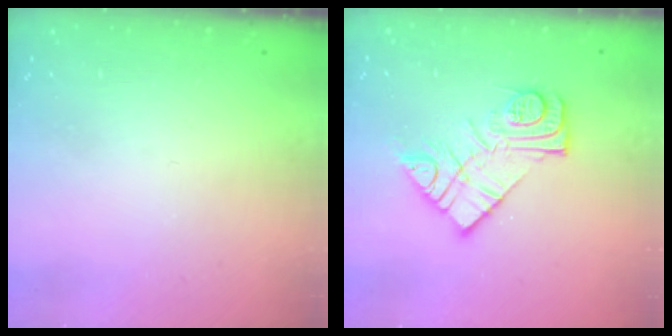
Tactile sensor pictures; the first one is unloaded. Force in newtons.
{"total": 13.2, "press": 13.2, "slide": 0.9}